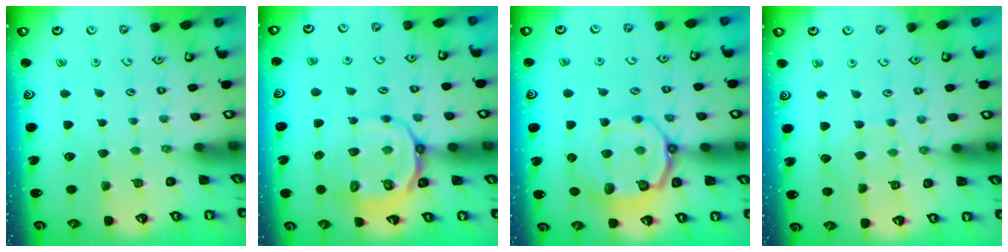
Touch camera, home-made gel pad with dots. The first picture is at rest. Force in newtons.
{"total": 12.7, "press": 12.5, "slide": 2.4}
{"total": 12.0, "press": 11.8, "slide": 2.3}
{"total": 5.4, "press": 5.4, "slide": 0.1}